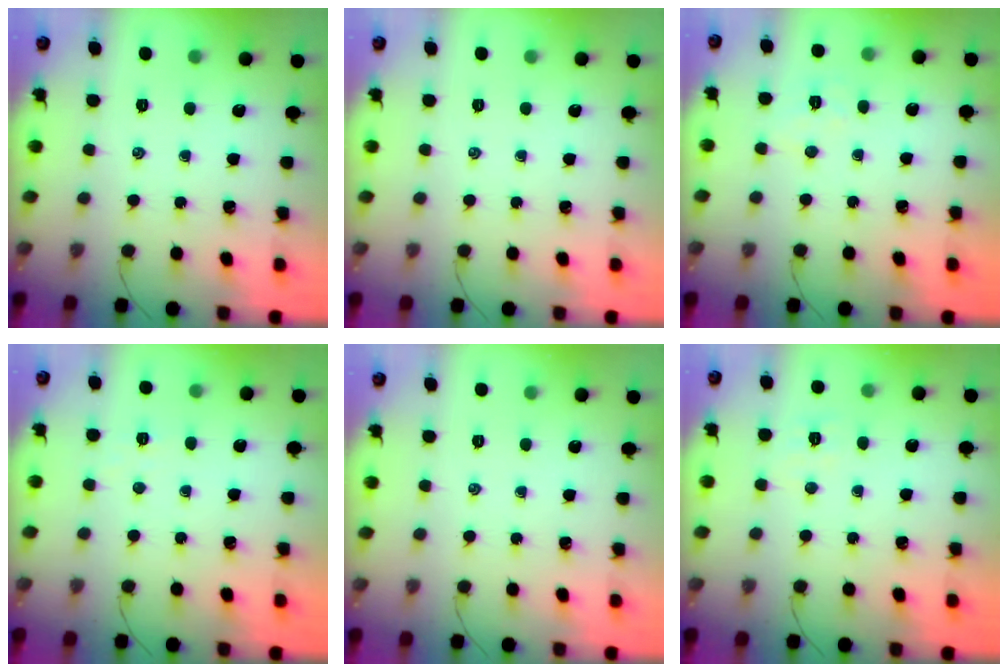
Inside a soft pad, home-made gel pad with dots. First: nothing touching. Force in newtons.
{"total": 0.0}
{"total": 4.9, "press": 4.8, "slide": 0.7}
{"total": 2.6, "press": 2.4, "slide": 0.8}
{"total": 0.0}
{"total": 5.0, "press": 4.8, "slide": 1.3}